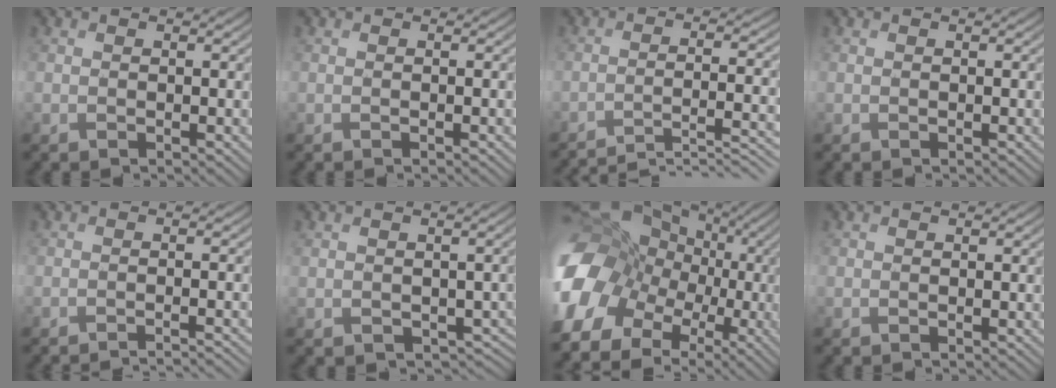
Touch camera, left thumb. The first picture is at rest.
{"total": 0.5, "force": [-0.2, 0.0, 0.5], "torque": [-0.008, 0.000, -0.003]}
{"total": 9.0, "force": [-7.4, 1.2, 5.1], "torque": [-0.082, 0.011, -0.108]}
{"total": 0.0}
{"total": 2.6, "force": [-2.0, 0.4, 1.6], "torque": [-0.010, 0.000, -0.039]}
{"total": 3.8, "force": [-0.8, 3.0, 2.1], "torque": [-0.042, -0.025, -0.009]}
{"total": 18.3, "force": [-3.0, 15.6, 9.1], "torque": [-0.282, -0.006, -0.059]}
{"total": 0.0}